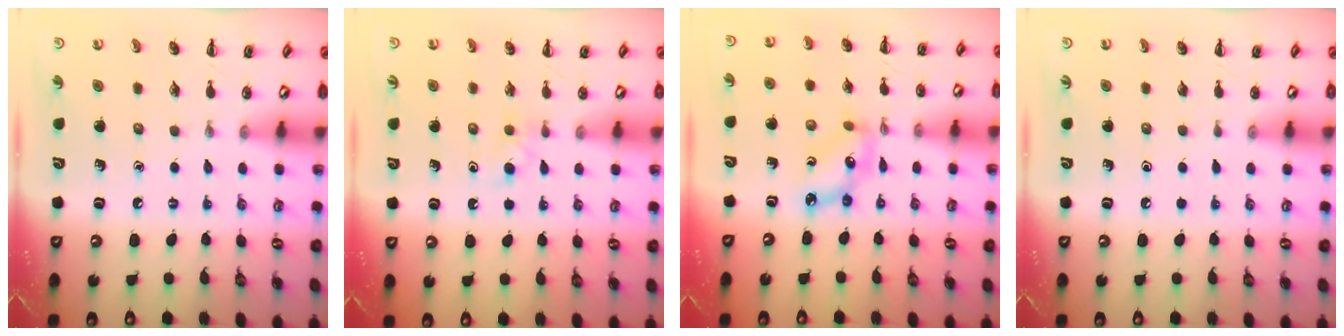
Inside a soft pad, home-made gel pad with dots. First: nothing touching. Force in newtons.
{"total": 2.6, "press": 2.3, "slide": 1.2}
{"total": 6.7, "press": 6.5, "slide": 1.6}
{"total": 0.0}